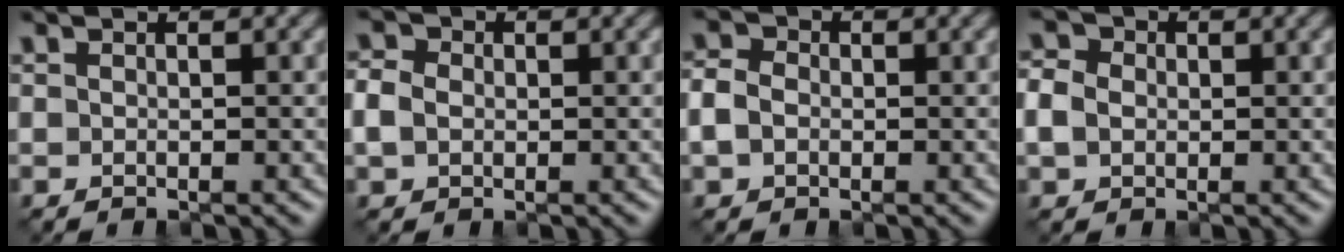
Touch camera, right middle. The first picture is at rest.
{"total": 2.7, "force": [0.1, 2.3, 1.4], "torque": [-0.041, 0.004, 0.000]}
{"total": 2.6, "force": [-0.2, 2.1, 1.5], "torque": [-0.035, 0.002, -0.011]}
{"total": 3.2, "force": [0.2, 2.7, 1.7], "torque": [-0.047, 0.007, -0.001]}